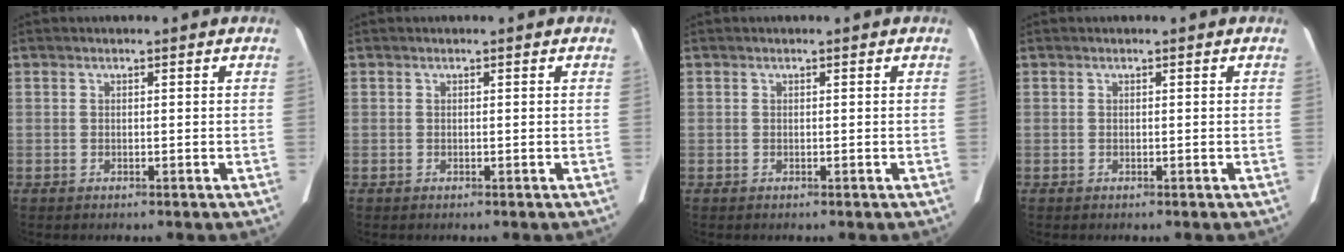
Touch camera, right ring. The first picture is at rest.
{"total": 0.0}
{"total": 0.0}
{"total": 0.0}